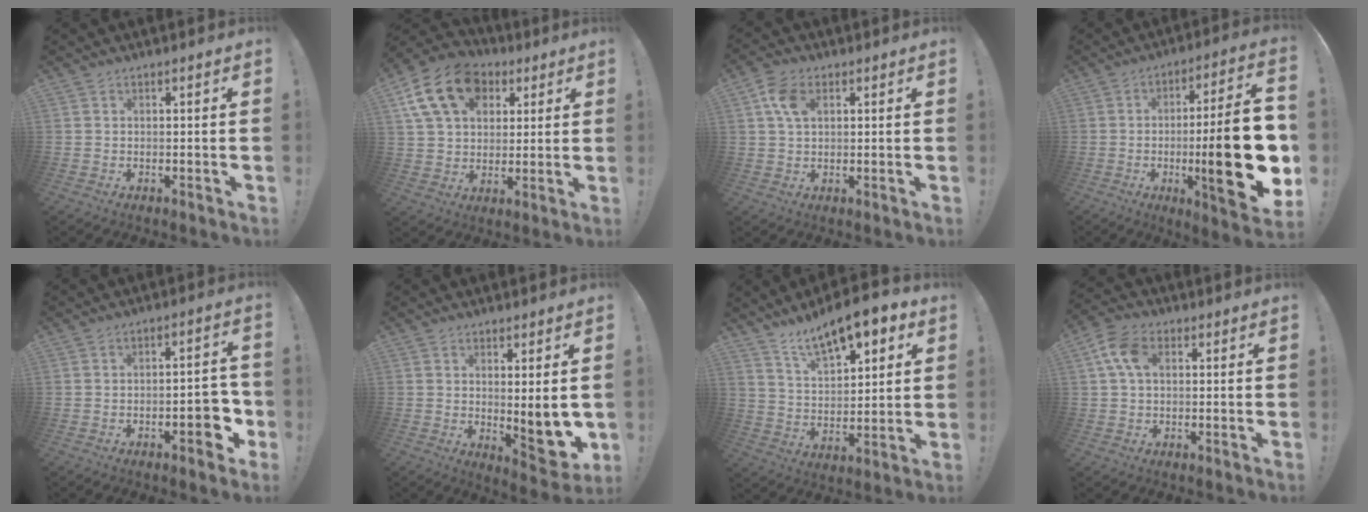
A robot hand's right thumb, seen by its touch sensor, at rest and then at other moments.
{"total": 18.4, "force": [7.3, 13.3, 10.4], "torque": [-0.167, -0.024, 0.137]}
{"total": 7.1, "force": [2.4, 4.4, 5.0], "torque": [-0.091, 0.000, 0.046]}
{"total": 25.1, "force": [-4.2, 5.1, 24.2], "torque": [-0.366, 0.010, -0.060]}
{"total": 8.2, "force": [-3.3, 3.4, 6.7], "torque": [-0.067, 0.013, -0.054]}
{"total": 9.4, "force": [0.7, 2.4, 9.1], "torque": [-0.109, -0.026, 0.015]}
{"total": 13.5, "force": [9.9, 5.3, 7.5], "torque": [-0.125, -0.069, 0.175]}
{"total": 8.9, "force": [2.0, 5.9, 6.4], "torque": [-0.128, 0.013, 0.040]}